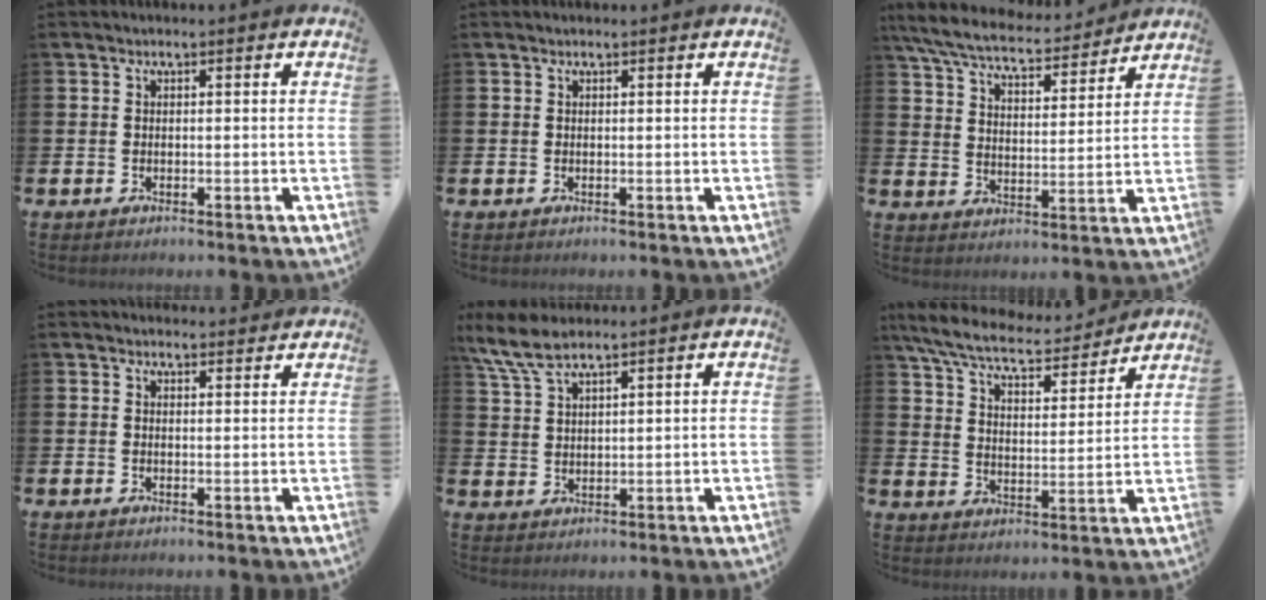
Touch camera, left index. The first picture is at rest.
{"total": 0.0}
{"total": 7.5, "force": [6.9, 1.5, 2.3], "torque": [-0.077, -0.041, 0.121]}
{"total": 1.5, "force": [1.4, 0.4, 0.1], "torque": [0.008, -0.005, 0.024]}
{"total": 6.2, "force": [5.3, 1.3, 3.0], "torque": [-0.072, -0.014, 0.097]}
{"total": 8.2, "force": [7.5, 1.4, 2.9], "torque": [-0.092, -0.047, 0.130]}